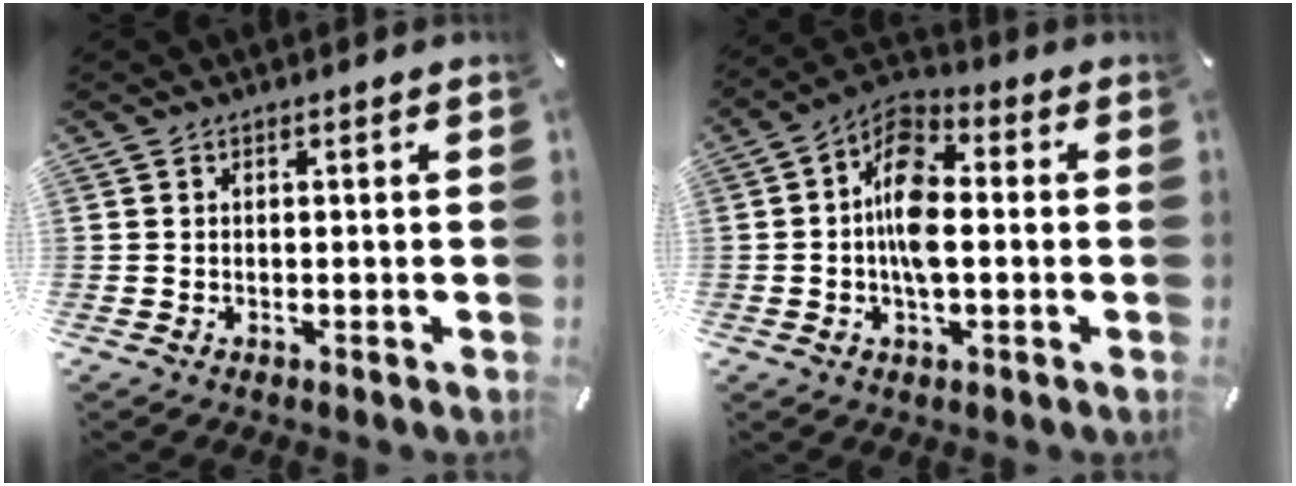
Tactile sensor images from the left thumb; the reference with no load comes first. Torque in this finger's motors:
{"motor_torque": [0.04, 1.16, 1.14, -0.49, 0.35]}